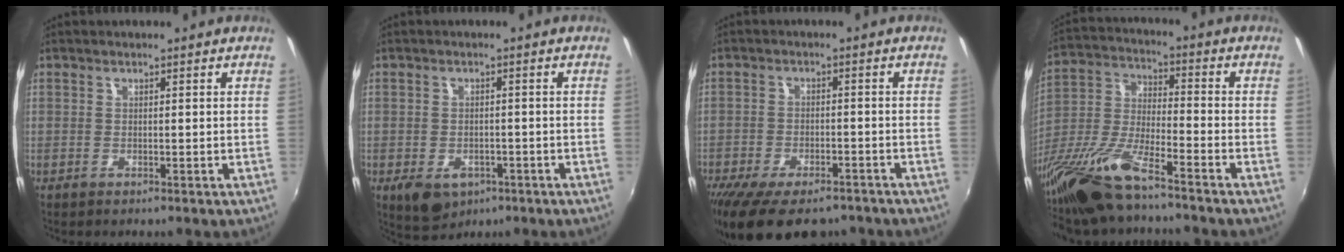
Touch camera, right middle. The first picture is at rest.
{"total": 7.2, "force": [-3.6, 4.6, 4.2], "torque": [-0.083, -0.020, -0.053]}
{"total": 15.9, "force": [-11.9, 6.2, 8.5], "torque": [-0.182, -0.041, -0.185]}
{"total": 16.7, "force": [-12.6, 2.7, 10.7], "torque": [-0.232, -0.035, -0.249]}